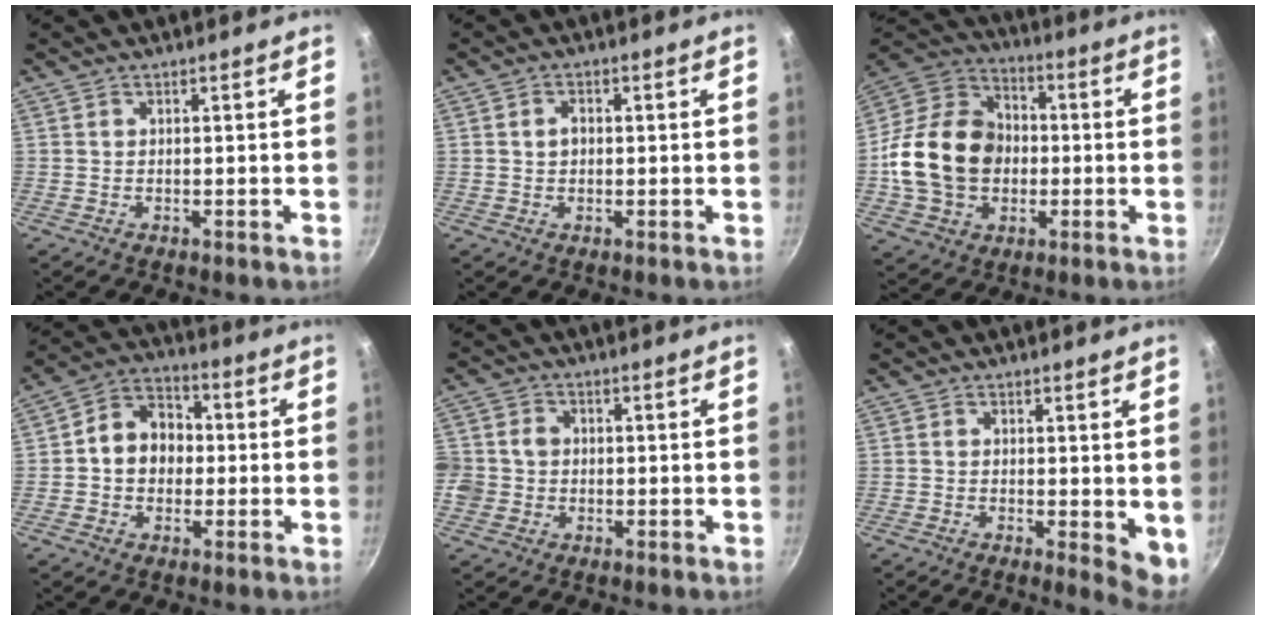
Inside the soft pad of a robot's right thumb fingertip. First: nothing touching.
{"total": 2.2, "force": [0.2, 1.7, 1.4], "torque": [-0.014, 0.008, 0.002]}
{"total": 19.8, "force": [-1.6, 15.6, 12.1], "torque": [-0.190, 0.033, -0.033]}
{"total": 10.2, "force": [-0.2, 8.3, 5.9], "torque": [-0.057, 0.026, -0.020]}
{"total": 8.1, "force": [-1.0, 7.4, 3.2], "torque": [-0.061, 0.018, -0.028]}
{"total": 5.1, "force": [0.1, 1.9, 4.7], "torque": [-0.054, -0.010, 0.002]}